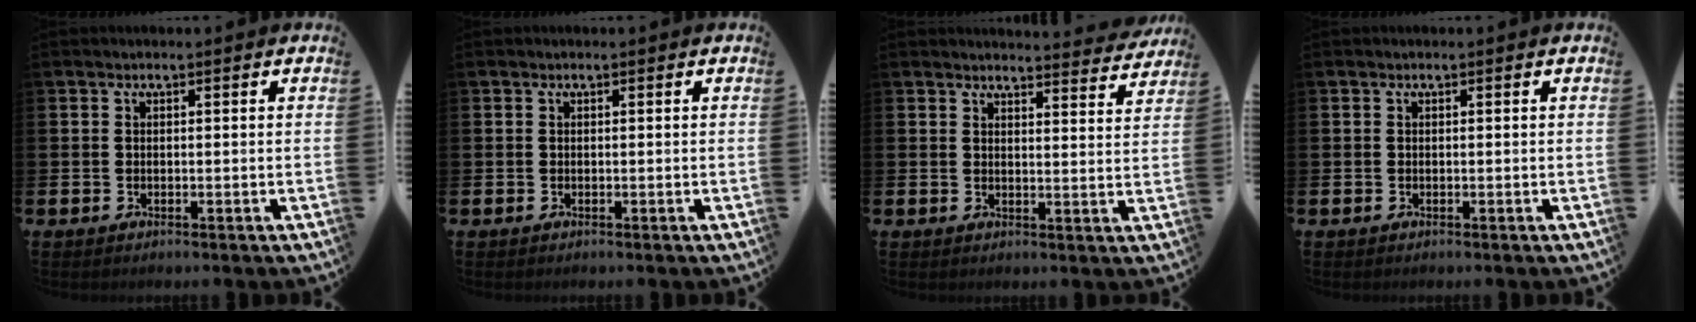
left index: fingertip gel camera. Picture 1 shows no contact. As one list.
[{"total": 0.0}, {"total": 3.8, "force": [3.8, 0.0, 0.1], "torque": [0.010, -0.034, 0.064]}, {"total": 0.0}]